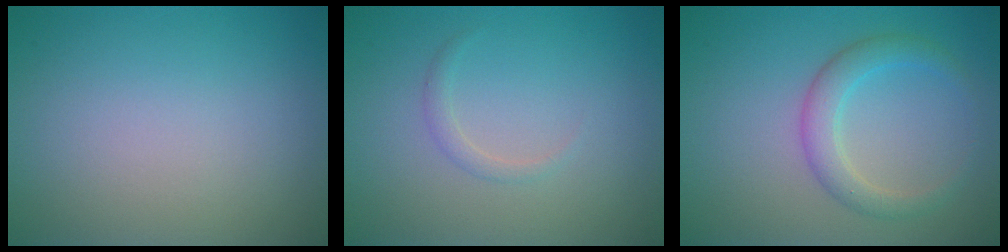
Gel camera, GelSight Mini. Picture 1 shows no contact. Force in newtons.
{"total": 0.9, "press": 0.9, "slide": 0.1}
{"total": 2.8, "press": 2.8, "slide": 0.1}